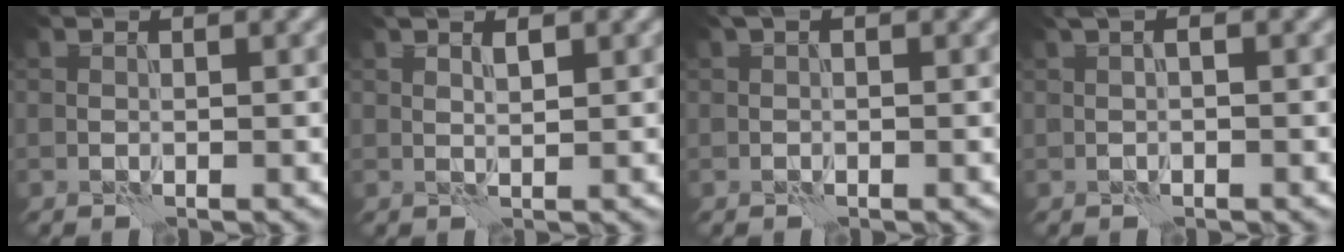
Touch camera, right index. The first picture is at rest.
{"total": 1.3, "force": [0.7, 0.4, 1.1], "torque": [-0.019, -0.003, 0.014]}
{"total": 0.8, "force": [0.1, 0.4, 0.7], "torque": [-0.012, 0.004, 0.000]}
{"total": 1.9, "force": [0.6, 0.8, 1.6], "torque": [-0.014, 0.009, -0.001]}